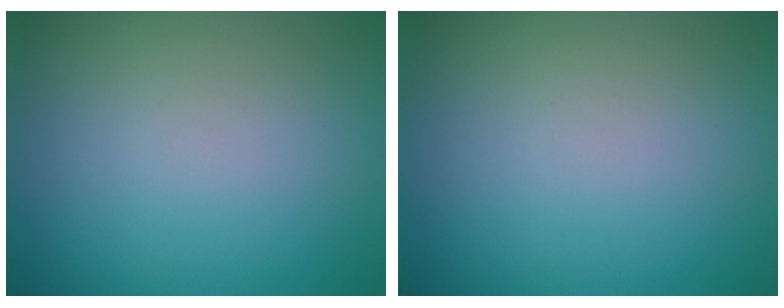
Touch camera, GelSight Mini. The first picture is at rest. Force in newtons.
{"total": 0.0}